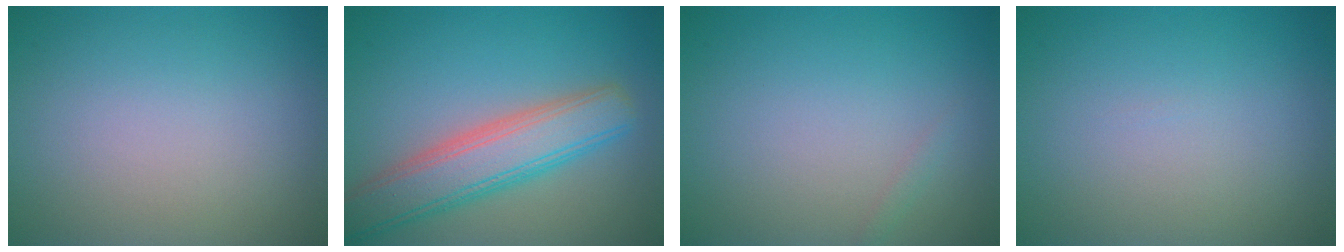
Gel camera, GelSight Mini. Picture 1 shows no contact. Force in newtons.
{"total": 6.4, "press": 6.4, "slide": 0.3}
{"total": 0.5, "press": 0.5, "slide": 0.0}
{"total": 0.0}